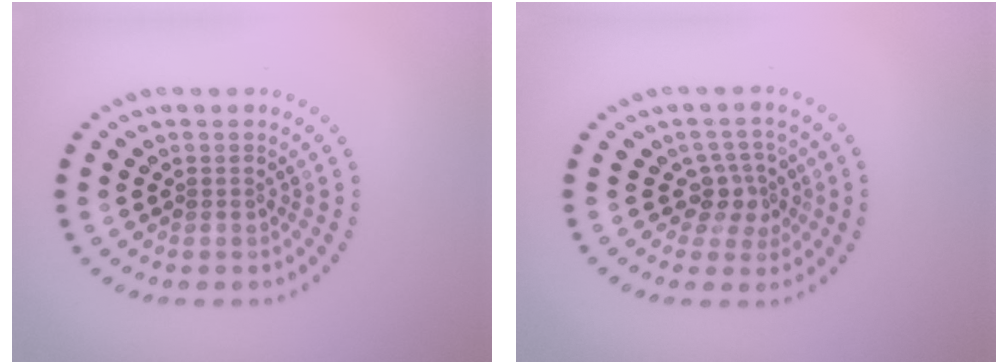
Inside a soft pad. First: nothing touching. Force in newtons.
{"total": 2.7, "press": 2.1, "slide": 1.6}